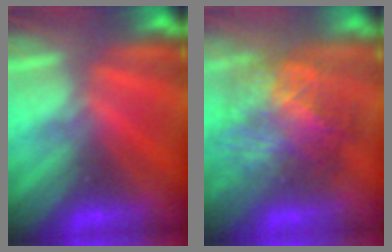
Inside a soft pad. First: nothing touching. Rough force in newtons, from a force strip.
{"total": 7.8}